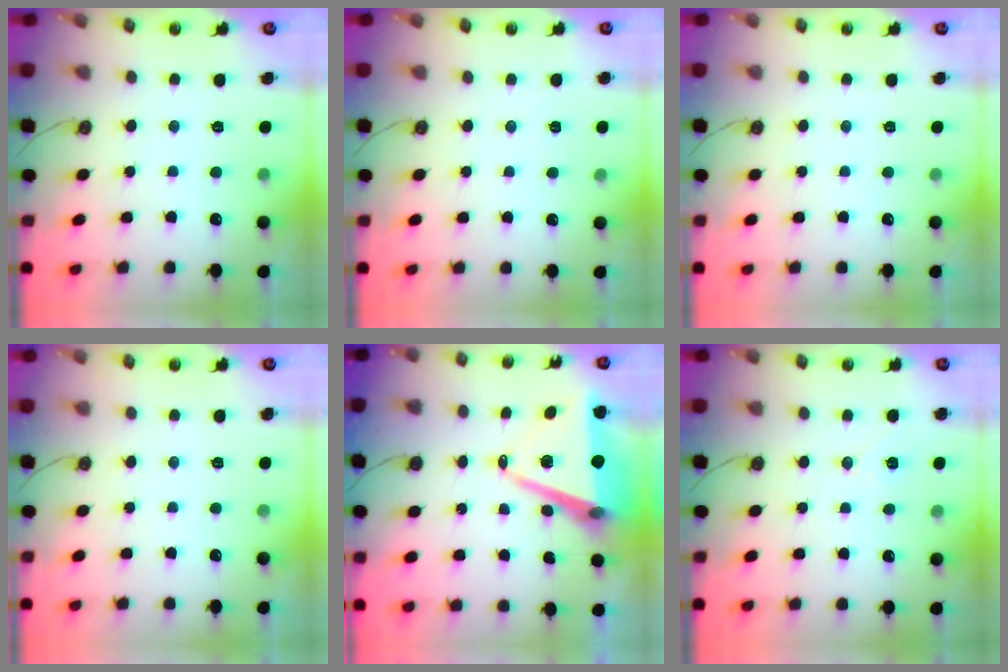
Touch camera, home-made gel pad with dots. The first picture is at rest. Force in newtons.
{"total": 4.8, "press": 2.3, "slide": 4.3}
{"total": 0.0}
{"total": 3.9, "press": 1.0, "slide": 3.8}
{"total": 12.4, "press": 11.7, "slide": 4.1}
{"total": 7.2, "press": 5.7, "slide": 4.5}